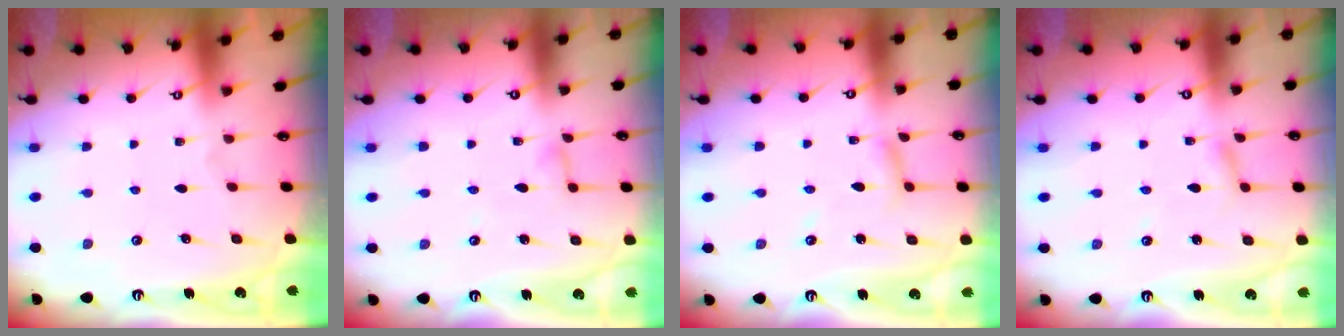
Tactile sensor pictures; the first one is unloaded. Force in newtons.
{"total": 3.5, "press": 3.5, "slide": 0.3}
{"total": 5.0, "press": 4.9, "slide": 0.3}
{"total": 2.4, "press": 2.4, "slide": 0.2}